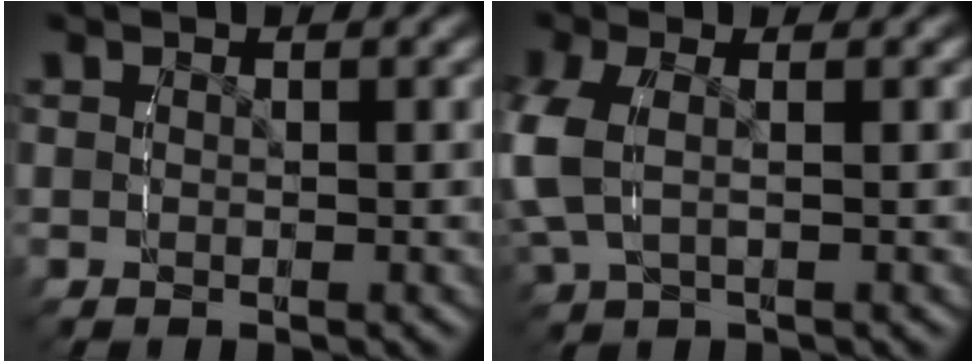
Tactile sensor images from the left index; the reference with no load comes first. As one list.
[{"total": 5.0, "force": [-0.5, 3.8, 3.2], "torque": [-0.107, -0.010, -0.006]}]